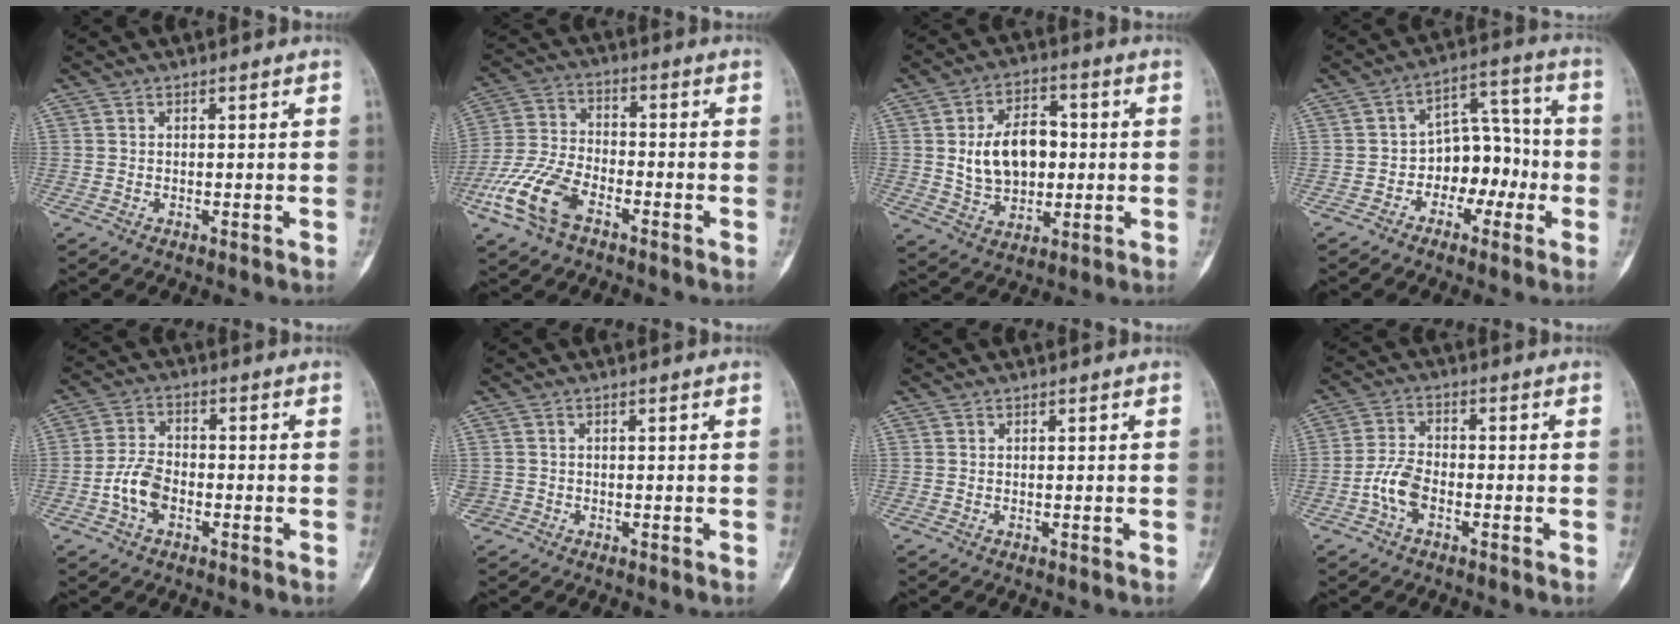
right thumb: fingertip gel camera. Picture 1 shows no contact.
{"total": 12.4, "force": [-6.4, 6.6, 8.3], "torque": [-0.181, 0.022, -0.129]}
{"total": 12.8, "force": [0.9, 8.6, 9.5], "torque": [-0.129, 0.008, 0.020]}
{"total": 9.8, "force": [-2.9, 7.0, 6.3], "torque": [-0.050, 0.050, -0.054]}
{"total": 6.6, "force": [-2.3, 4.1, 4.7], "torque": [-0.089, 0.021, -0.049]}
{"total": 1.6, "force": [-0.6, 1.5, 0.4], "torque": [-0.006, 0.008, -0.011]}
{"total": 0.0}
{"total": 5.9, "force": [-2.3, 3.2, 4.3], "torque": [-0.089, 0.021, -0.050]}